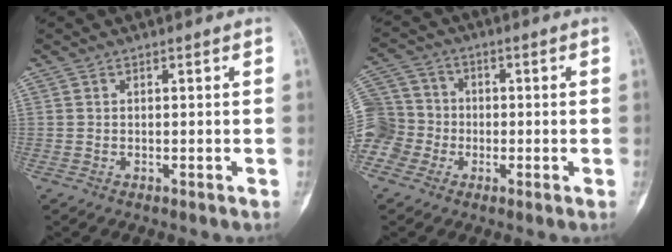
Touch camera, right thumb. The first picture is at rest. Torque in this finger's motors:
{"motor_torque": [1.63, 1.15, 0.60, -0.49, 0.12]}